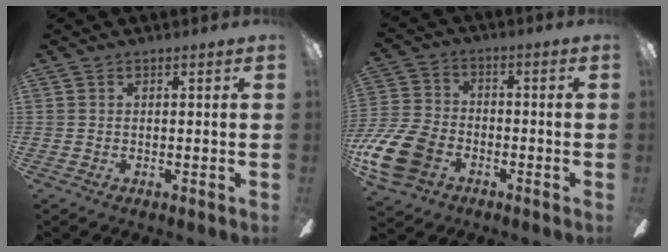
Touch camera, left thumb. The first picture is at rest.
{"total": 13.9, "force": [-6.2, 9.4, 8.1], "torque": [-0.185, 0.036, -0.114]}